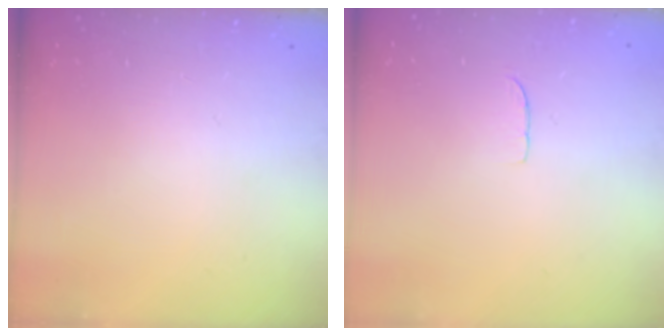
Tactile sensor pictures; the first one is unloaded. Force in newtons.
{"total": 3.2, "press": 3.2, "slide": 0.3}